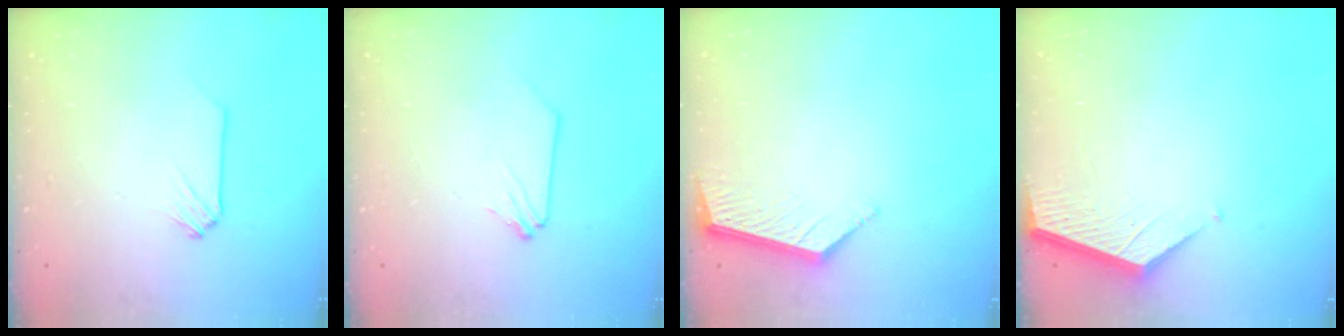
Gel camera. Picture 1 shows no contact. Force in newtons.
{"total": 0.0}
{"total": 6.3, "press": 6.3, "slide": 0.5}
{"total": 2.1, "press": 2.1, "slide": 0.2}